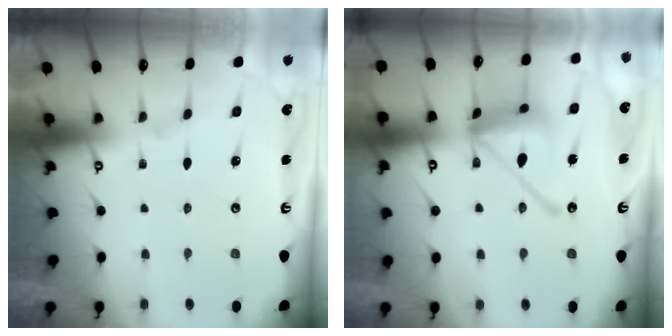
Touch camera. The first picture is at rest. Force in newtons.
{"total": 15.0, "press": 14.9, "slide": 1.4}